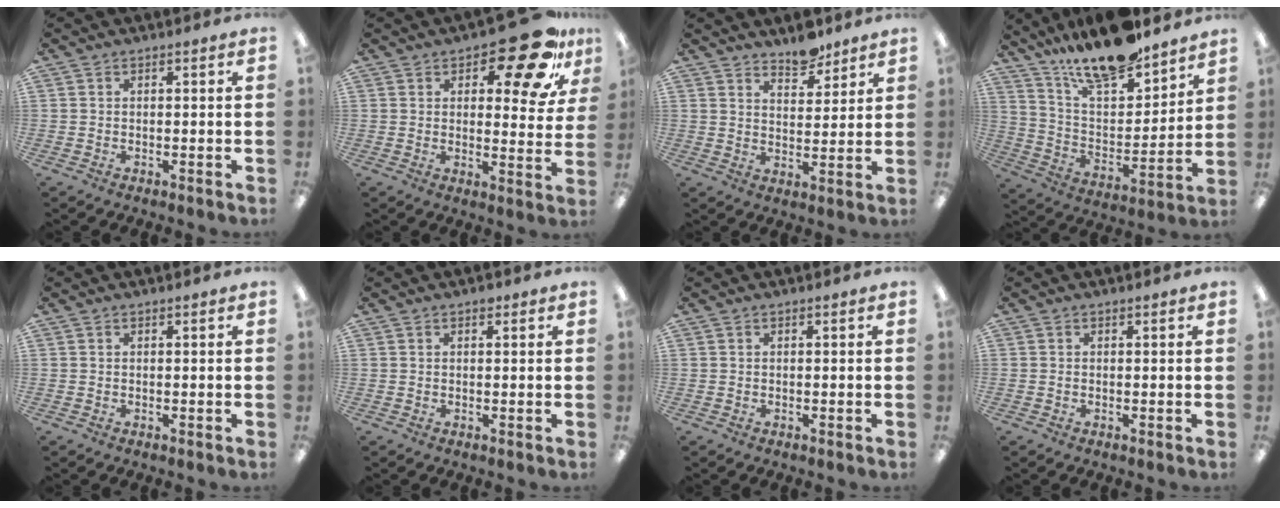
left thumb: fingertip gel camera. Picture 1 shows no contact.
{"total": 16.1, "force": [10.2, 6.1, 10.9], "torque": [-0.135, -0.062, 0.164]}
{"total": 6.9, "force": [6.0, 2.6, 2.0], "torque": [-0.013, -0.041, 0.107]}
{"total": 16.9, "force": [14.9, 4.0, 6.9], "torque": [-0.141, -0.100, 0.264]}
{"total": 0.0}
{"total": 0.9, "force": [0.7, 0.4, 0.4], "torque": [-0.002, -0.001, 0.010]}
{"total": 0.0}
{"total": 0.0}